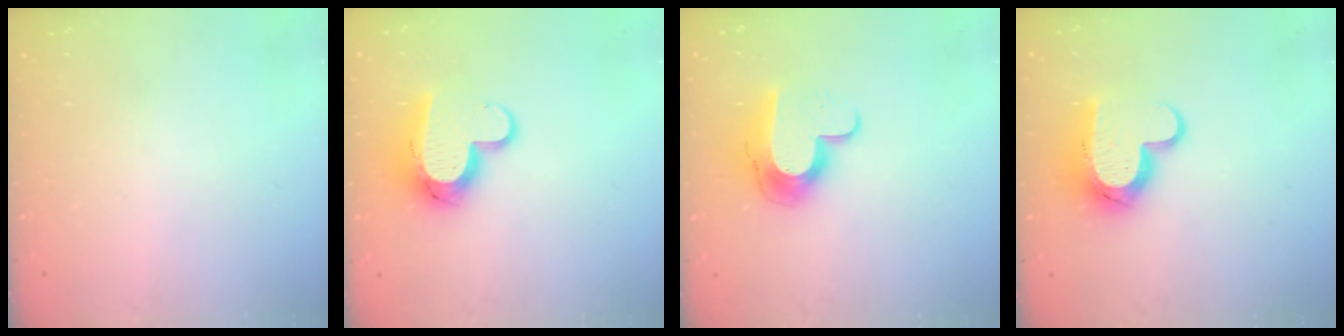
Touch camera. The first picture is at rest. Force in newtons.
{"total": 11.9, "press": 11.8, "slide": 1.1}
{"total": 12.1, "press": 12.0, "slide": 0.9}
{"total": 12.4, "press": 12.3, "slide": 1.0}